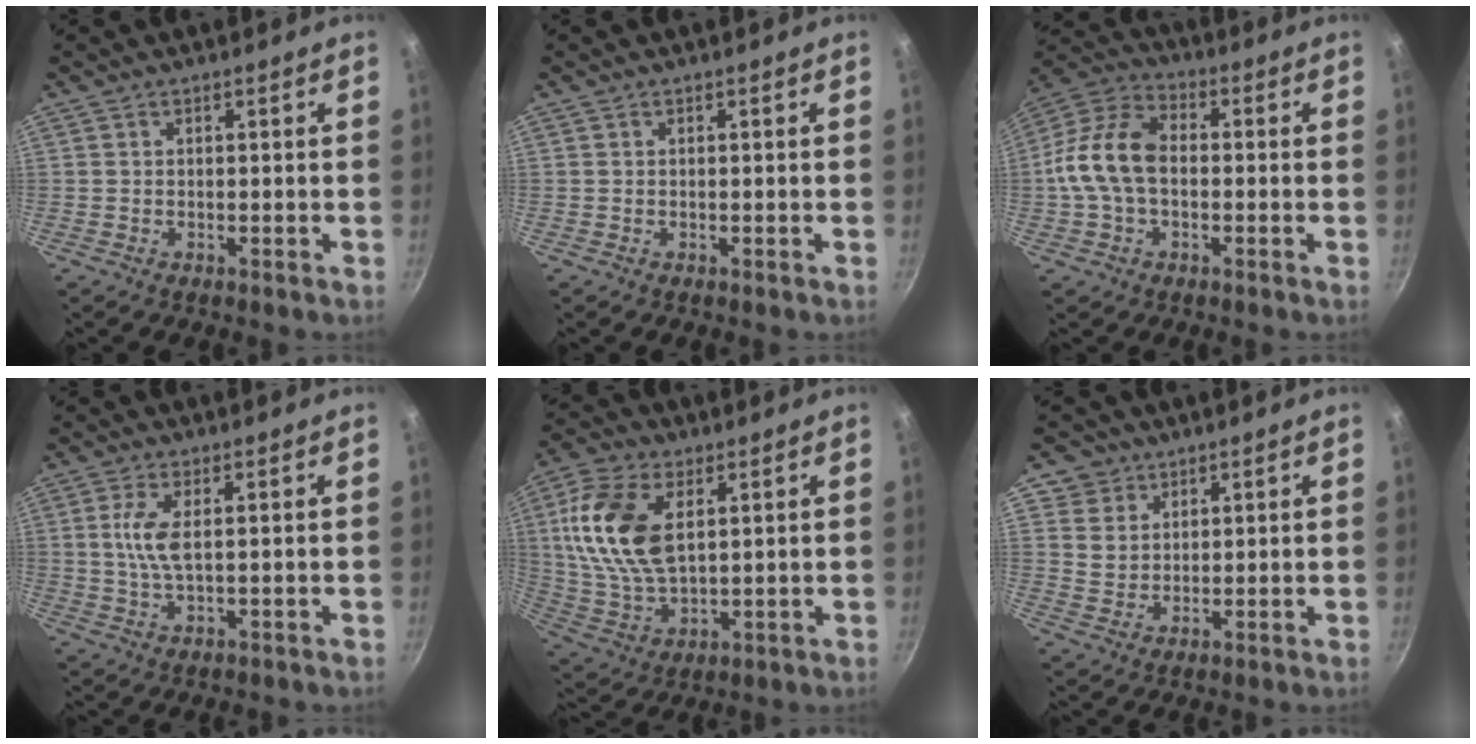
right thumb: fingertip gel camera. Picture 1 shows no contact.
{"total": 0.0}
{"total": 12.8, "force": [-0.7, 8.3, 9.6], "torque": [-0.168, 0.038, -0.032]}
{"total": 5.4, "force": [0.8, 1.8, 5.1], "torque": [-0.116, 0.001, 0.016]}
{"total": 16.2, "force": [4.1, 9.2, 12.7], "torque": [-0.241, -0.007, 0.081]}
{"total": 5.6, "force": [3.1, 4.6, 0.8], "torque": [0.026, -0.003, 0.055]}